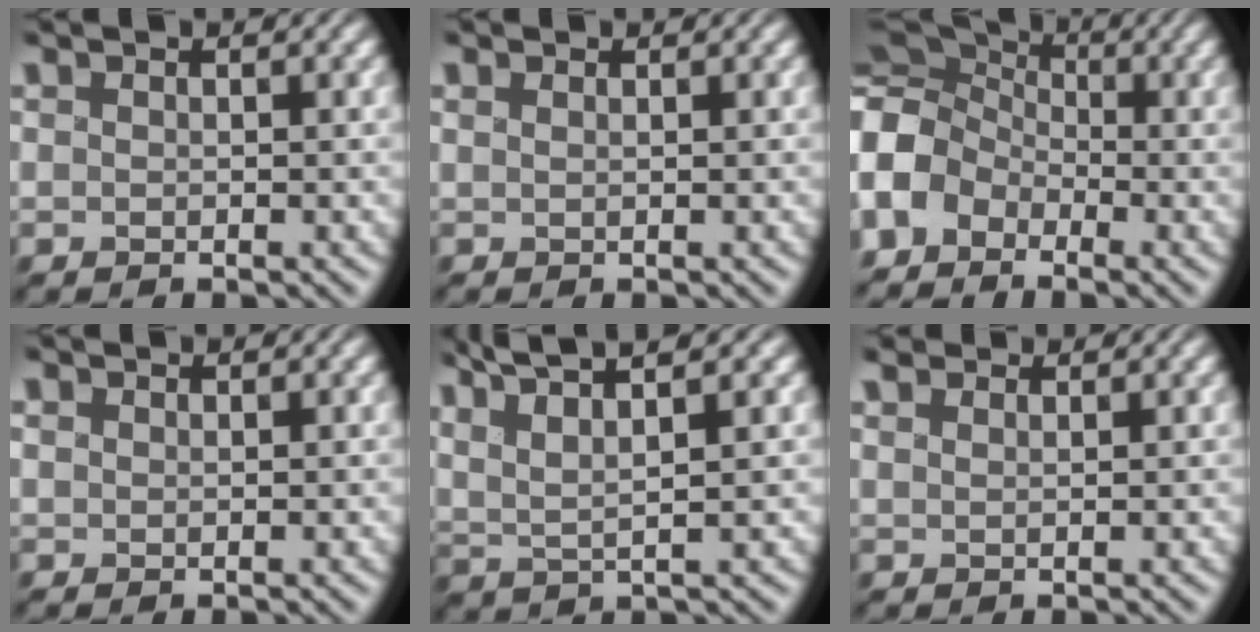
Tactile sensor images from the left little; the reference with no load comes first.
{"total": 0.0}
{"total": 9.3, "force": [-2.1, 7.8, 4.8], "torque": [-0.114, 0.000, -0.079]}
{"total": 0.6, "force": [0.2, 0.5, 0.0], "torque": [0.001, -0.002, 0.003]}
{"total": 7.1, "force": [5.0, 1.2, 4.9], "torque": [-0.099, 0.013, 0.076]}
{"total": 2.1, "force": [1.7, 0.9, 0.7], "torque": [-0.020, 0.000, 0.034]}